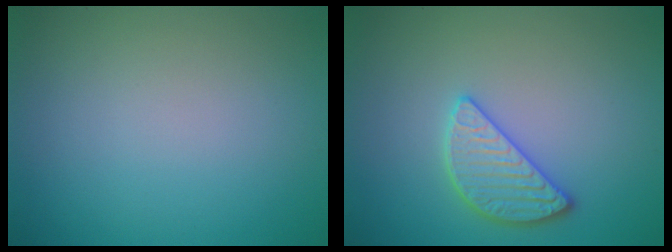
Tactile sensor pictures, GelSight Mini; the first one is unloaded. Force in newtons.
{"total": 2.8, "press": 2.8, "slide": 0.6}